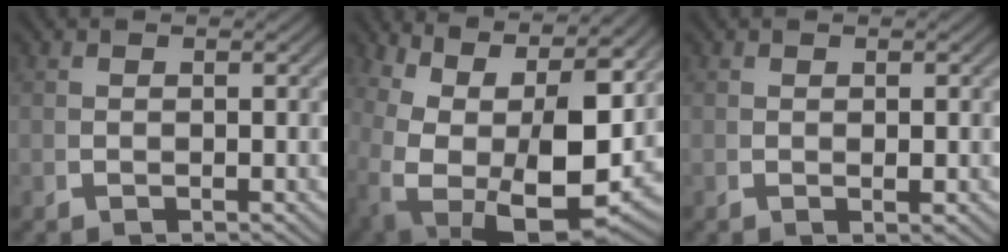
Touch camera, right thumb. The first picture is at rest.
{"total": 16.6, "force": [0.5, 10.4, 12.8], "torque": [-0.264, -0.067, 0.041]}
{"total": 0.8, "force": [0.3, 0.3, 0.7], "torque": [-0.010, 0.000, 0.005]}